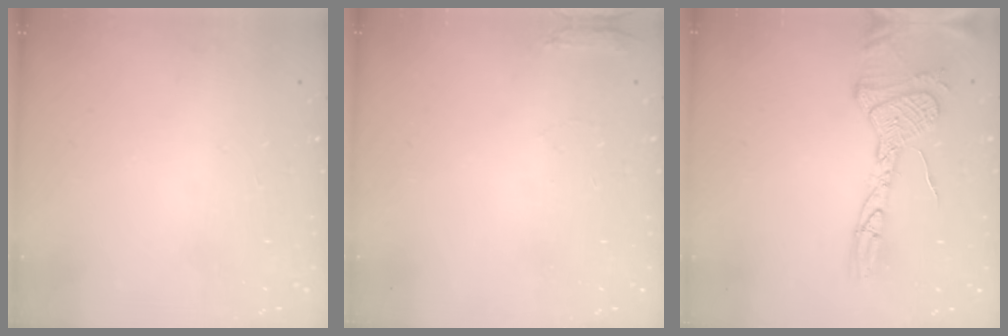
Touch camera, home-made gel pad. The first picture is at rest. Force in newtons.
{"total": 5.2, "press": 5.0, "slide": 1.3}
{"total": 17.0, "press": 17.0, "slide": 1.6}